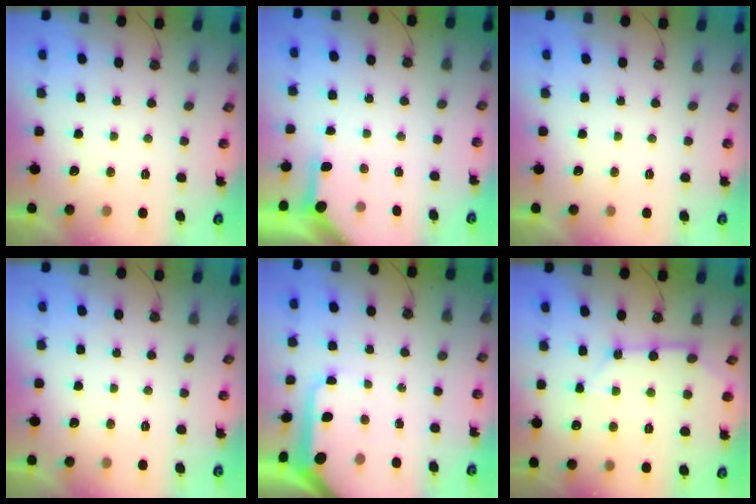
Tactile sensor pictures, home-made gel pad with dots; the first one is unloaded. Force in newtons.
{"total": 3.9, "press": 3.9, "slide": 0.4}
{"total": 0.0}
{"total": 0.0}
{"total": 9.5, "press": 9.4, "slide": 0.9}
{"total": 10.5, "press": 10.5, "slide": 1.1}